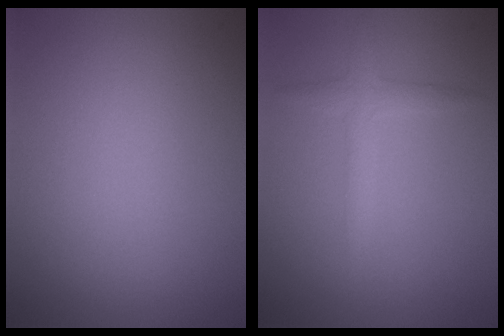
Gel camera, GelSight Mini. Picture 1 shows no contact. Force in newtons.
{"total": 2.0, "press": 2.0, "slide": 0.1}